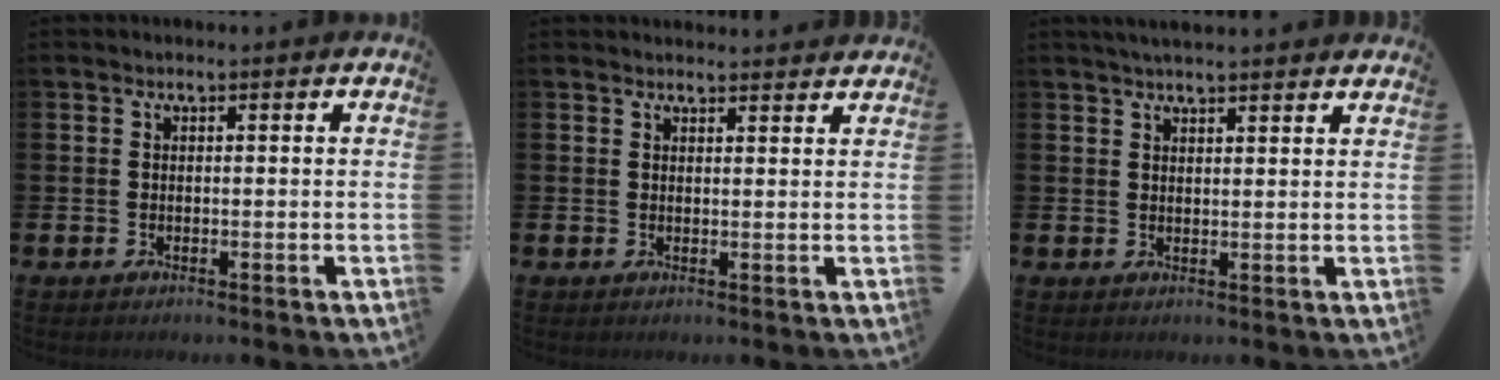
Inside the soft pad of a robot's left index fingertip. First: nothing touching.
{"total": 1.9, "force": [1.9, 0.1, -0.1], "torque": [0.013, -0.014, 0.032]}
{"total": 3.0, "force": [2.9, -0.1, 0.6], "torque": [-0.015, -0.009, 0.053]}